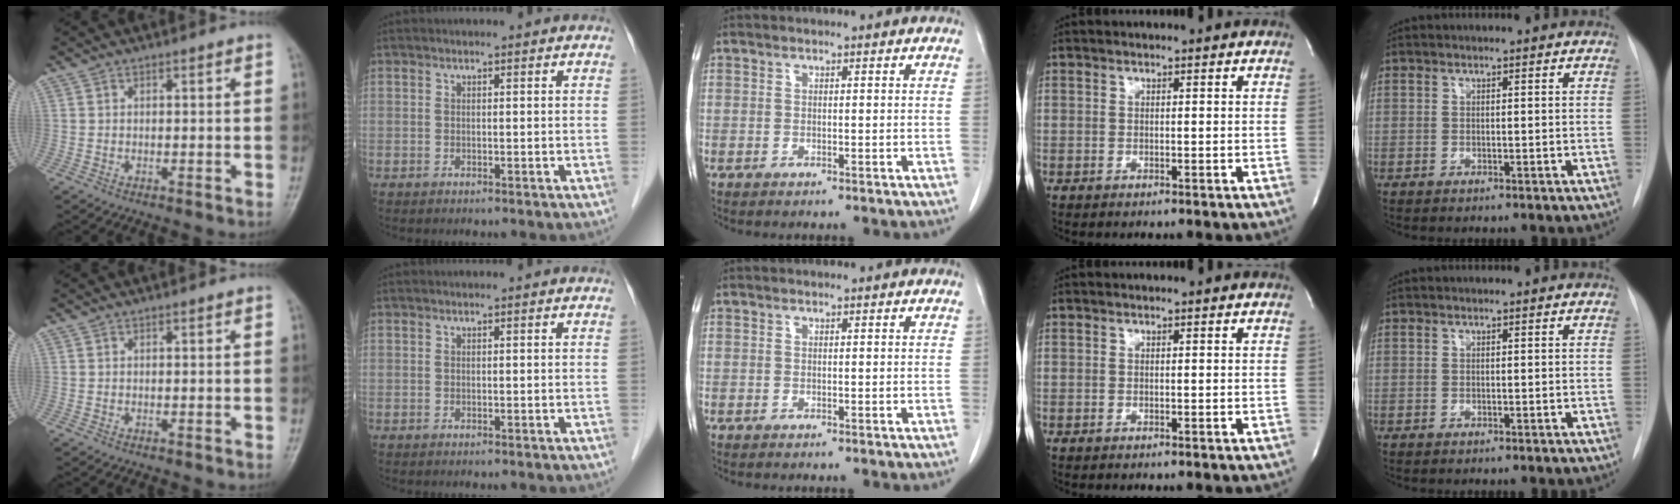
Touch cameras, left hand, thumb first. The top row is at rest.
{}